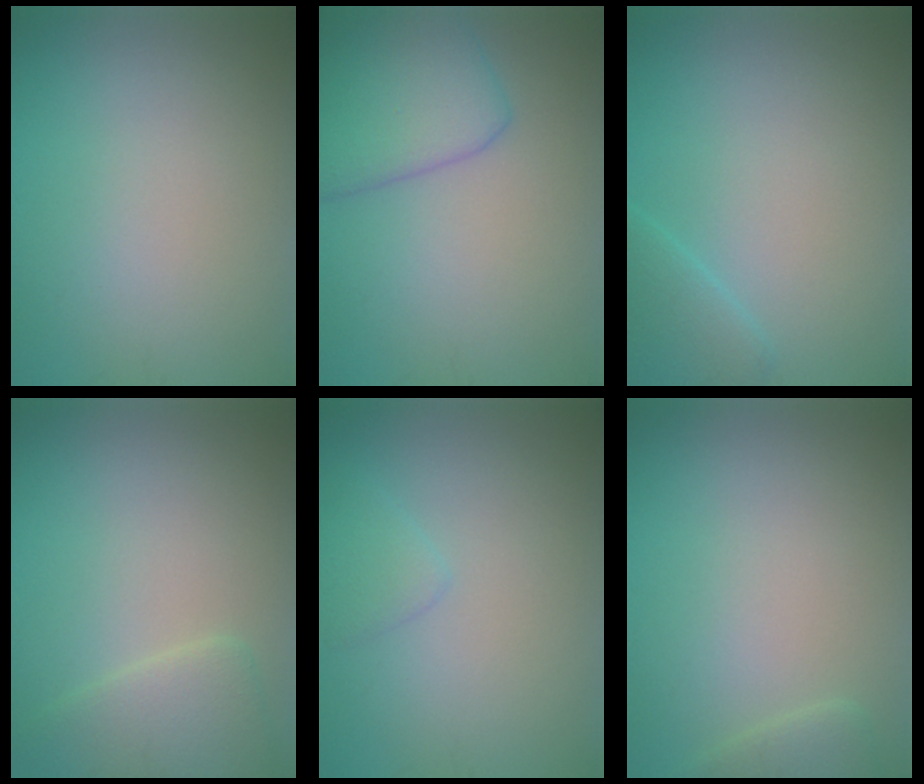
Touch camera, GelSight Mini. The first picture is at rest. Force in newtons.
{"total": 5.6, "press": 5.6, "slide": 0.4}
{"total": 2.2, "press": 2.2, "slide": 0.1}
{"total": 3.2, "press": 3.2, "slide": 0.3}
{"total": 1.5, "press": 1.5, "slide": 0.1}
{"total": 1.5, "press": 1.5, "slide": 0.1}